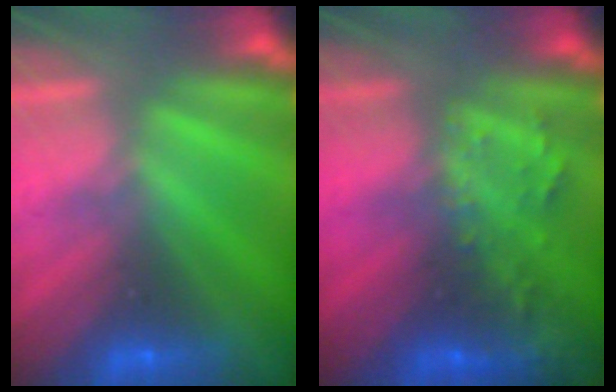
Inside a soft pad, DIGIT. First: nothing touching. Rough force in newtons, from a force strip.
{"total": 2.7}